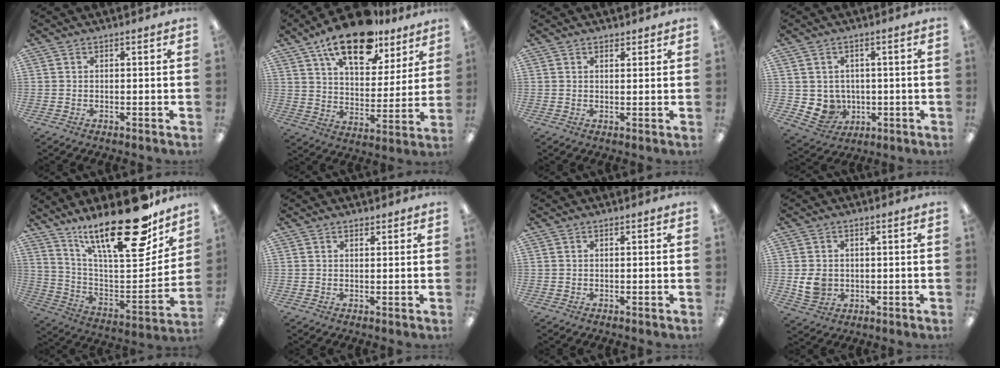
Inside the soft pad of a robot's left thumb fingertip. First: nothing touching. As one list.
[{"total": 18.8, "force": [13.2, 8.3, 10.6], "torque": [-0.169, -0.066, 0.224]}, {"total": 1.6, "force": [1.3, 0.8, 0.4], "torque": [0.000, -0.003, 0.023]}, {"total": 4.9, "force": [0.3, 4.8, 1.1], "torque": [-0.036, -0.005, 0.010]}, {"total": 25.6, "force": [18.9, 7.0, 15.7], "torque": [-0.231, -0.130, 0.311]}, {"total": 1.2, "force": [1.0, 0.6, 0.3], "torque": [0.000, -0.003, 0.018]}, {"total": 0.0}, {"total": 5.7, "force": [-0.1, 4.9, 2.9], "torque": [-0.052, 0.001, -0.003]}]